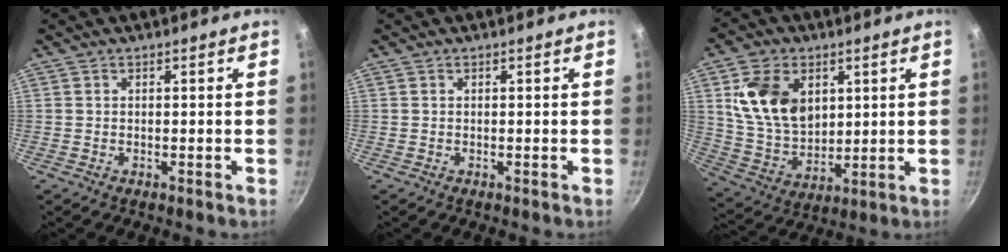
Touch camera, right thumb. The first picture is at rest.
{"total": 0.0}
{"total": 14.8, "force": [4.4, 10.5, 9.6], "torque": [-0.149, -0.021, 0.092]}